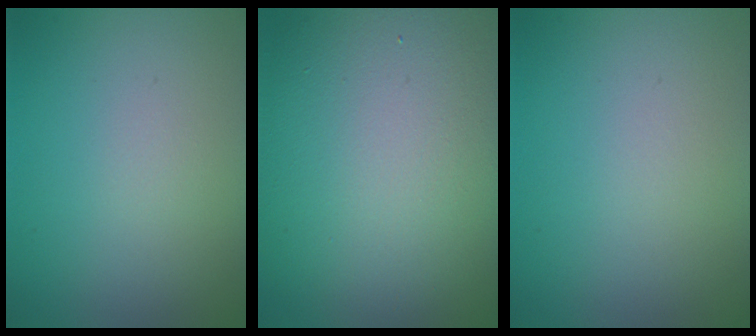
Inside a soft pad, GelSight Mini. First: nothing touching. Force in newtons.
{"total": 15.8, "press": 15.8, "slide": 0.9}
{"total": 0.0}